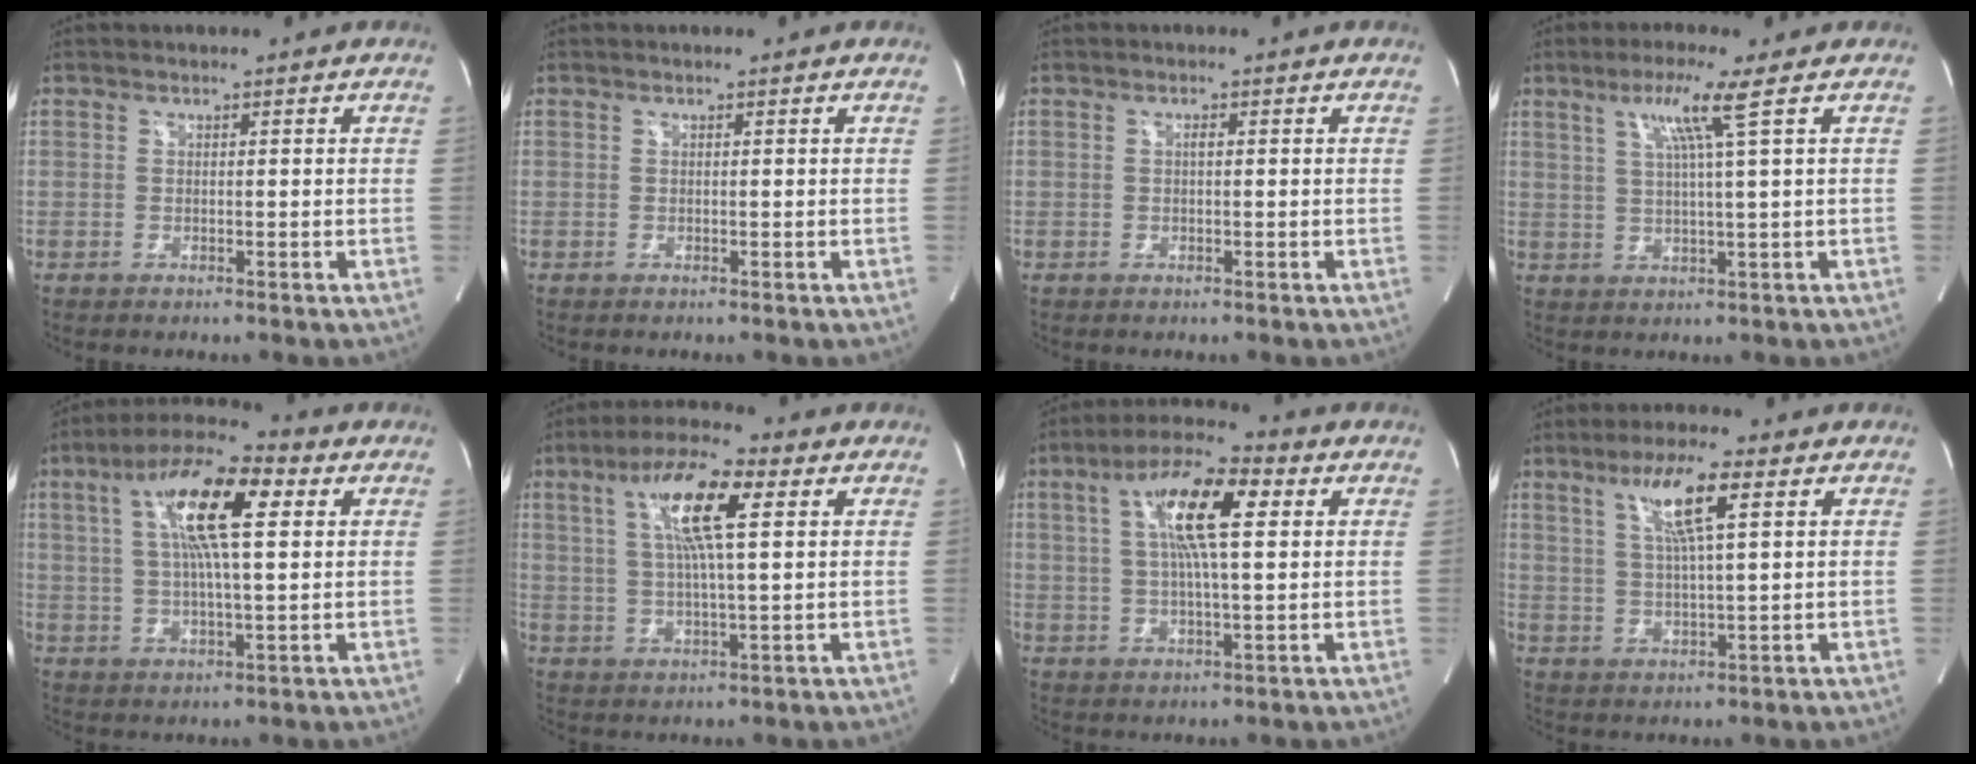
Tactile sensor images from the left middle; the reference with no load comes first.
{"total": 0.0}
{"total": 0.7, "force": [0.1, 0.0, 0.7], "torque": [-0.018, -0.001, 0.002]}
{"total": 6.5, "force": [2.9, -1.8, 5.5], "torque": [-0.110, -0.003, 0.057]}
{"total": 14.0, "force": [4.4, 2.6, 13.0], "torque": [-0.246, 0.023, 0.072]}
{"total": 11.3, "force": [3.9, 1.2, 10.6], "torque": [-0.201, 0.014, 0.068]}
{"total": 12.4, "force": [3.6, 2.2, 11.6], "torque": [-0.220, 0.020, 0.060]}
{"total": 8.4, "force": [3.8, 0.2, 7.5], "torque": [-0.145, 0.002, 0.070]}